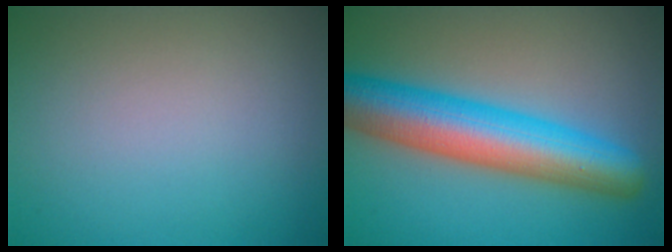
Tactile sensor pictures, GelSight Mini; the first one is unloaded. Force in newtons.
{"total": 9.3, "press": 9.3, "slide": 0.2}